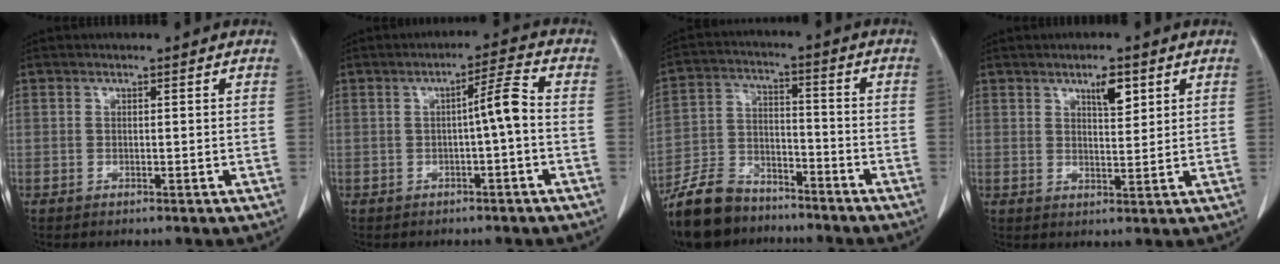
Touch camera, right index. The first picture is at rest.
{"total": 4.3, "force": [-0.5, -0.1, 4.2], "torque": [-0.064, 0.013, -0.008]}
{"total": 12.0, "force": [-10.0, 5.4, 4.0], "torque": [-0.091, 0.004, -0.178]}
{"total": 4.0, "force": [2.2, 1.2, 3.0], "torque": [-0.052, -0.003, 0.038]}